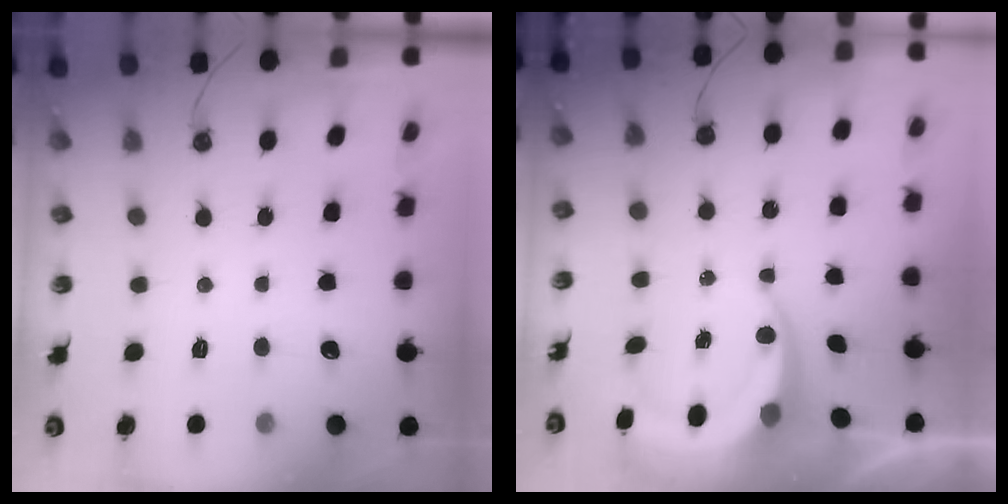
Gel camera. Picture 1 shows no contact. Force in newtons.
{"total": 6.5, "press": 6.5, "slide": 0.9}